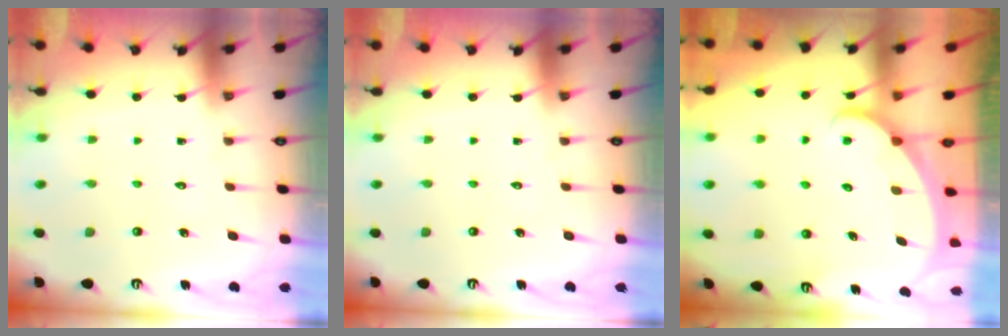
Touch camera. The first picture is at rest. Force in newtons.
{"total": 0.0}
{"total": 2.3, "press": 2.3, "slide": 0.1}